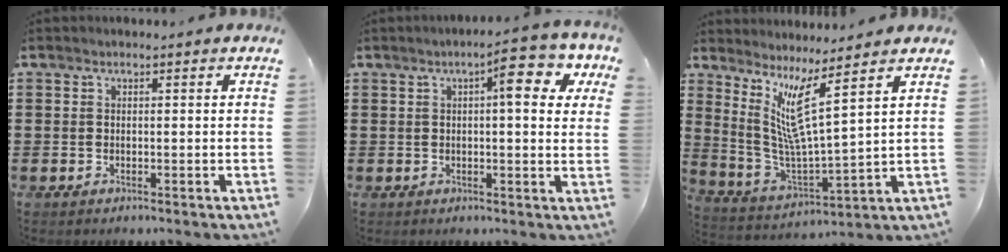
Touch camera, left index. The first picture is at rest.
{"total": 7.4, "force": [3.7, 1.2, 6.4], "torque": [-0.101, -0.007, 0.052]}
{"total": 8.7, "force": [5.8, 0.4, 6.4], "torque": [-0.136, -0.041, 0.098]}